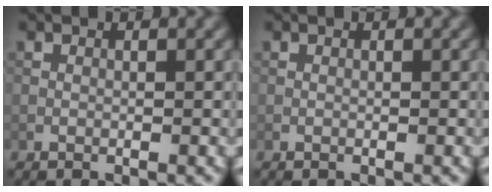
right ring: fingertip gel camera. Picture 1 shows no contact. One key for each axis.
{"total": 0.0}